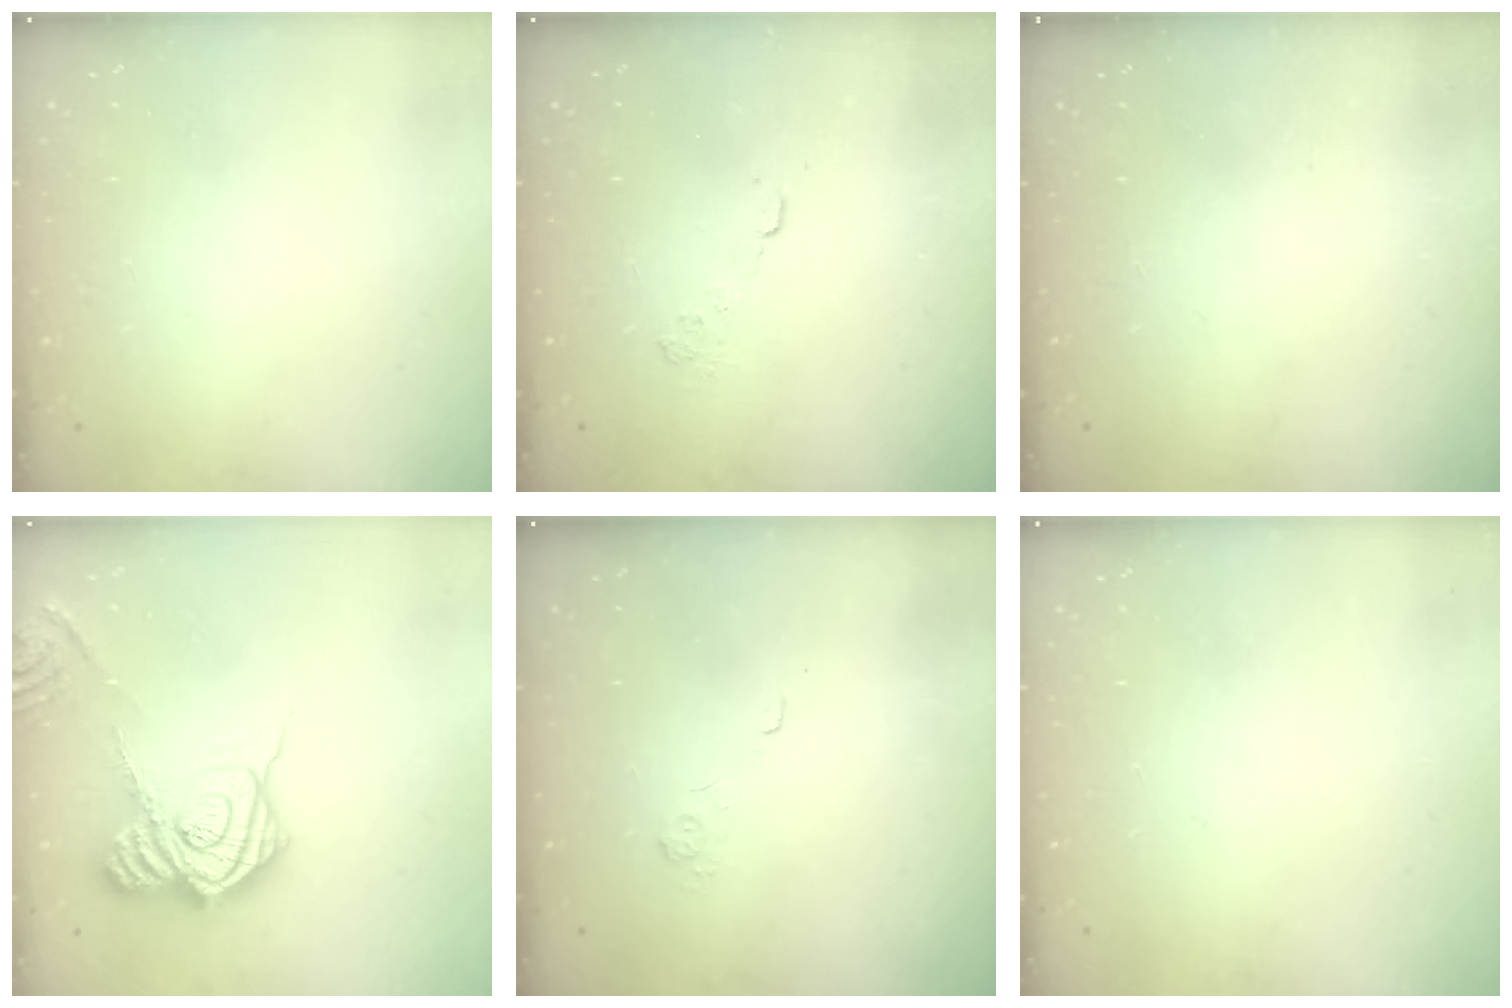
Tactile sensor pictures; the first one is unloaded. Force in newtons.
{"total": 3.6, "press": 3.4, "slide": 1.2}
{"total": 2.3, "press": 2.2, "slide": 0.8}
{"total": 18.9, "press": 18.9, "slide": 1.5}
{"total": 2.2, "press": 1.7, "slide": 1.4}
{"total": 0.0}